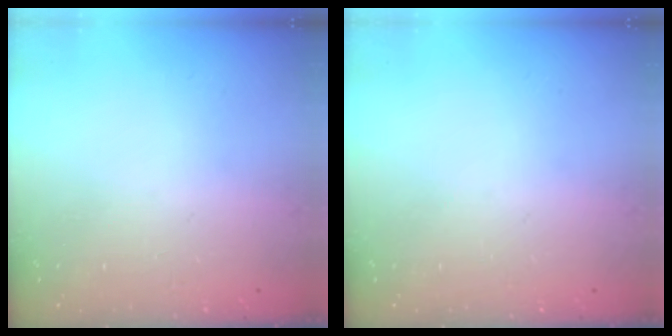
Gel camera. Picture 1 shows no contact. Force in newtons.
{"total": 0.0}